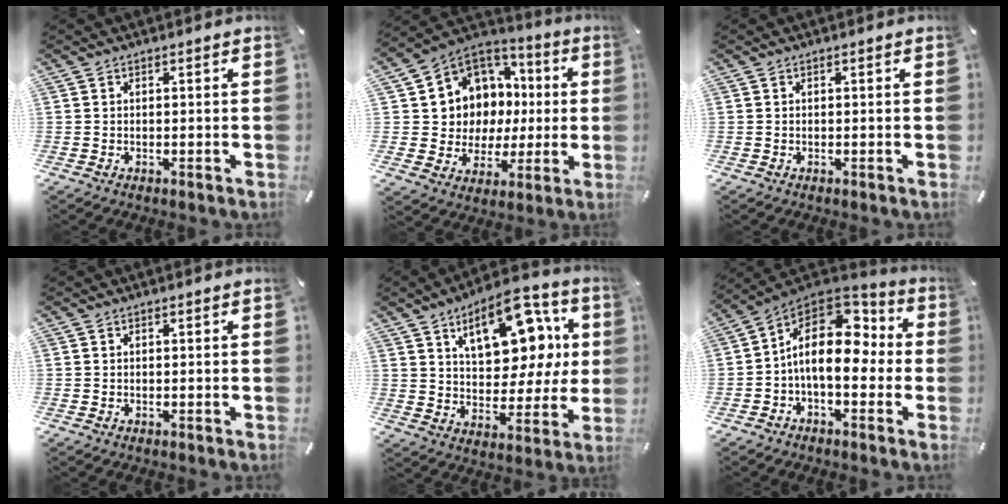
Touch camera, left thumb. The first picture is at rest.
{"total": 10.0, "force": [2.2, 9.7, 0.9], "torque": [-0.027, -0.042, 0.060]}
{"total": 0.0}
{"total": 0.0}
{"total": 17.7, "force": [8.2, 10.3, 11.9], "torque": [-0.173, -0.035, 0.140]}
{"total": 15.7, "force": [1.0, 9.5, 12.5], "torque": [-0.213, -0.006, 0.015]}